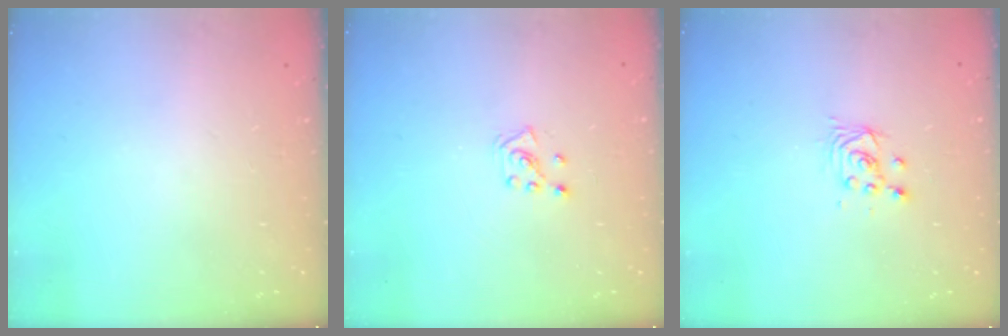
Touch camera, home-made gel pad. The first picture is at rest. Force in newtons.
{"total": 3.8, "press": 3.8, "slide": 0.4}
{"total": 2.6, "press": 2.6, "slide": 0.1}